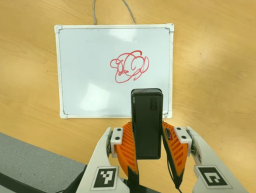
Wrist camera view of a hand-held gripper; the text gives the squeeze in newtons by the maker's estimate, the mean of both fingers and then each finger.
{"total": 4.4, "left": 3.4, "right": 5.5}